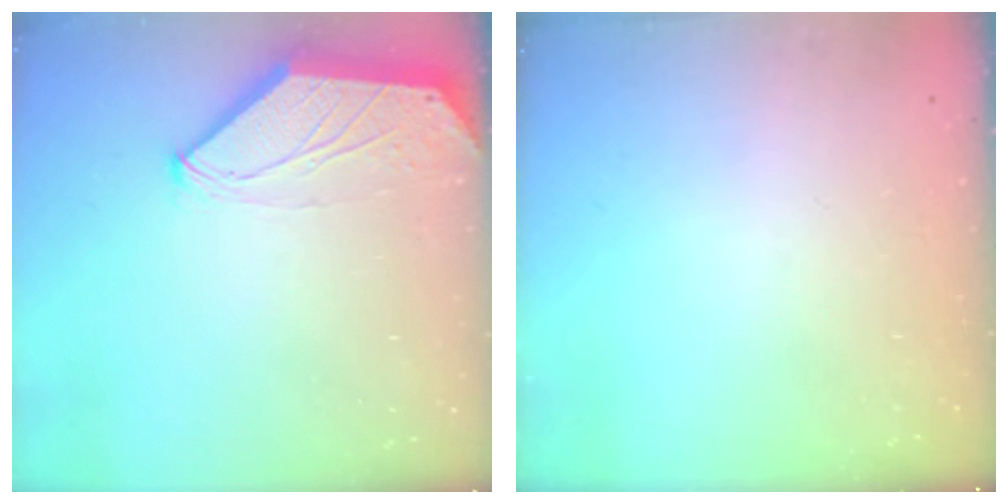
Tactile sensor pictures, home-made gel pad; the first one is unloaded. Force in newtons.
{"total": 0.0}